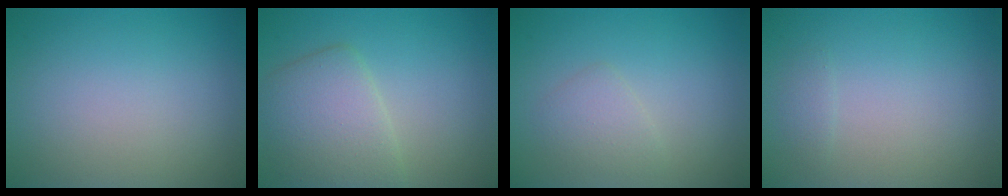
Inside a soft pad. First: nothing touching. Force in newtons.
{"total": 4.7, "press": 4.7, "slide": 0.3}
{"total": 1.7, "press": 1.7, "slide": 0.2}
{"total": 0.6, "press": 0.6, "slide": 0.0}